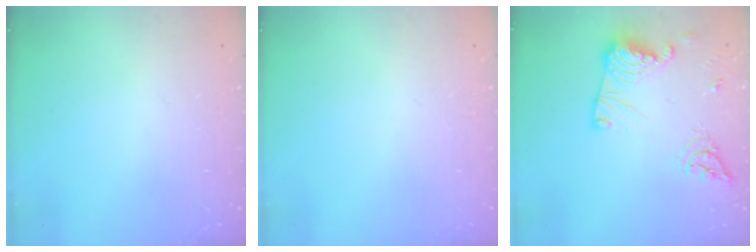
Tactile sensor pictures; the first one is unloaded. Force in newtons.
{"total": 0.0}
{"total": 15.0, "press": 14.9, "slide": 1.5}